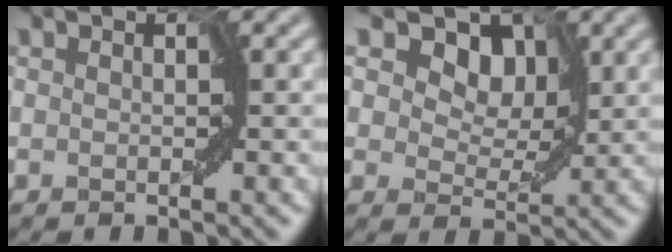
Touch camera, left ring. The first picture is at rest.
{"total": 9.4, "force": [5.0, 6.1, 5.0], "torque": [-0.054, 0.024, 0.045]}